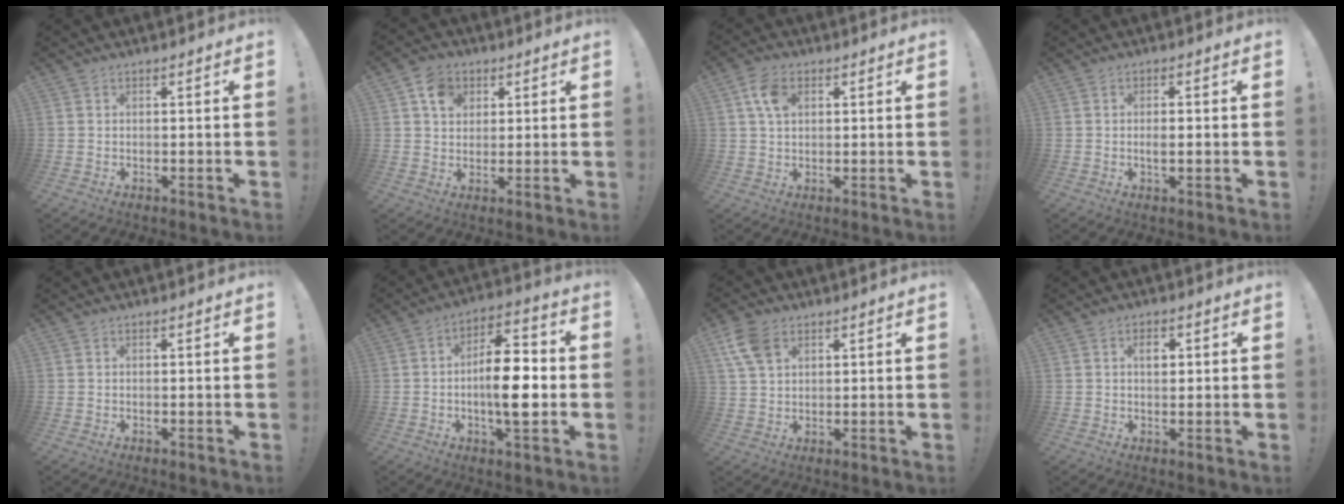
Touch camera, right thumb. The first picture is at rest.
{"total": 7.5, "force": [3.3, 6.1, 2.8], "torque": [-0.041, -0.006, 0.063]}
{"total": 7.0, "force": [2.3, 4.8, 4.5], "torque": [-0.092, 0.008, 0.044]}
{"total": 1.8, "force": [-0.3, 0.4, 1.8], "torque": [-0.023, -0.006, -0.009]}
{"total": 0.0}
{"total": 13.4, "force": [-2.2, 5.0, 12.3], "torque": [-0.195, 0.007, -0.046]}
{"total": 8.6, "force": [4.0, 5.5, 5.3], "torque": [-0.105, 0.000, 0.081]}
{"total": 2.7, "force": [0.8, 1.6, 2.0], "torque": [-0.018, -0.001, 0.006]}